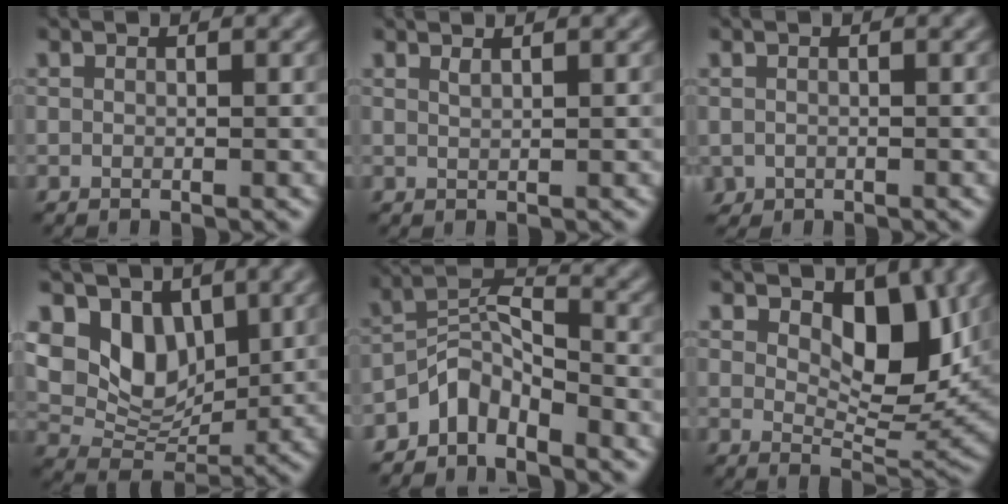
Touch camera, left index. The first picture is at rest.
{"total": 0.8, "force": [0.6, 0.2, 0.5], "torque": [-0.003, 0.001, 0.010]}
{"total": 0.8, "force": [-0.3, 0.7, 0.1], "torque": [0.000, -0.006, -0.005]}
{"total": 6.9, "force": [2.4, 4.9, 4.3], "torque": [-0.077, -0.016, 0.038]}
{"total": 4.3, "force": [-3.4, 1.8, 2.0], "torque": [-0.026, 0.013, -0.075]}
{"total": 6.5, "force": [2.2, 3.4, 5.0], "torque": [-0.074, -0.014, 0.035]}